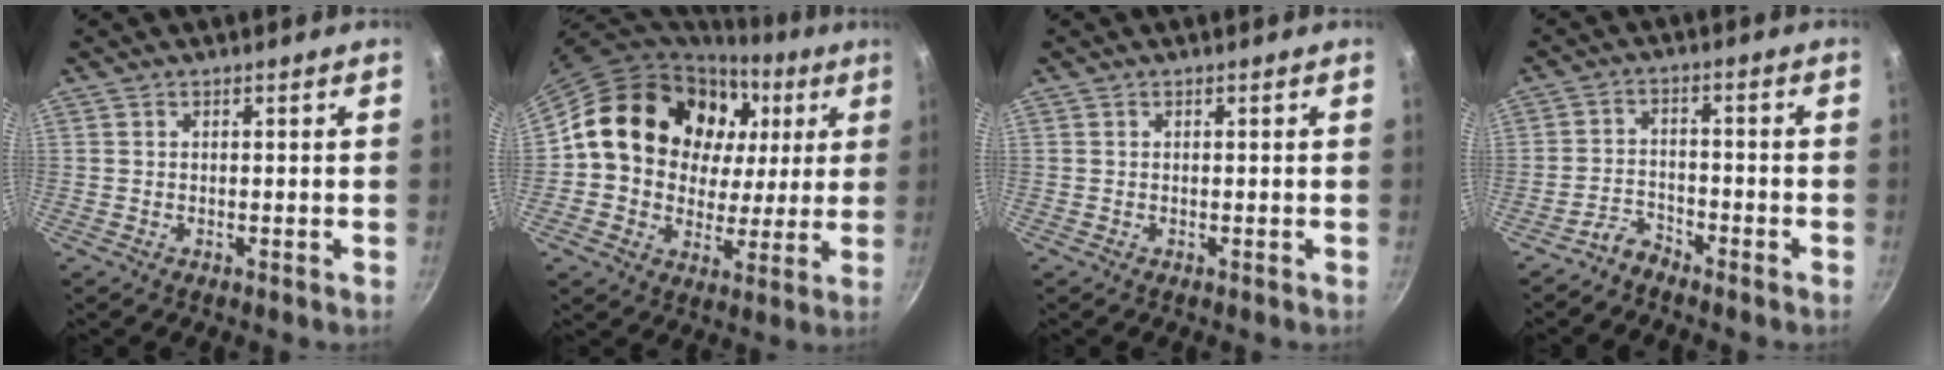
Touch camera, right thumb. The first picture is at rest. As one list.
[{"total": 22.3, "force": [6.4, 17.9, 11.8], "torque": [-0.173, 0.018, 0.107]}, {"total": 0.0}, {"total": 3.5, "force": [-3.3, 1.2, 0.7], "torque": [-0.013, 0.034, -0.067]}]